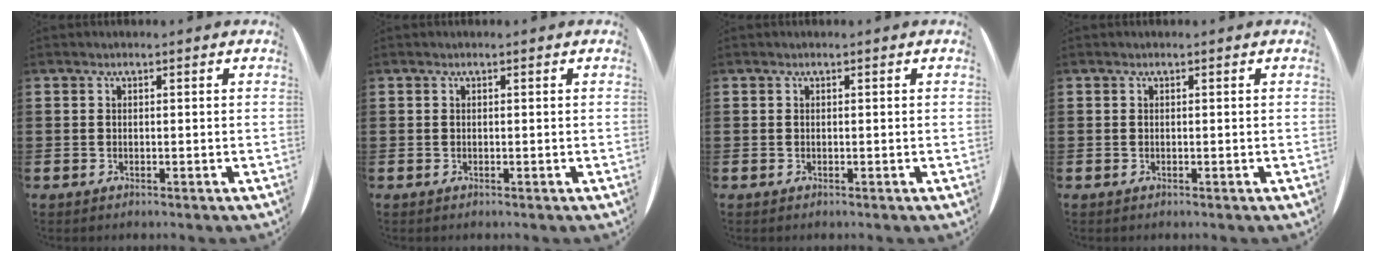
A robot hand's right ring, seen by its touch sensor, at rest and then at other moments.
{"total": 0.0}
{"total": 0.0}
{"total": 0.0}